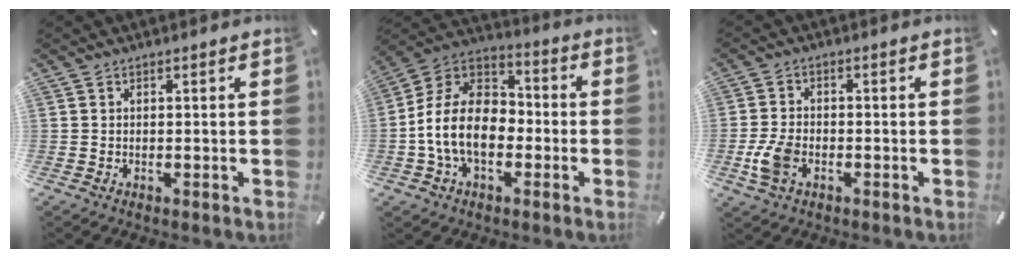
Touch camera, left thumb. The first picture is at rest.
{"total": 14.5, "force": [-4.3, 10.3, 9.2], "torque": [-0.204, 0.026, -0.081]}
{"total": 6.6, "force": [-2.2, 4.2, 4.6], "torque": [-0.105, 0.006, -0.041]}